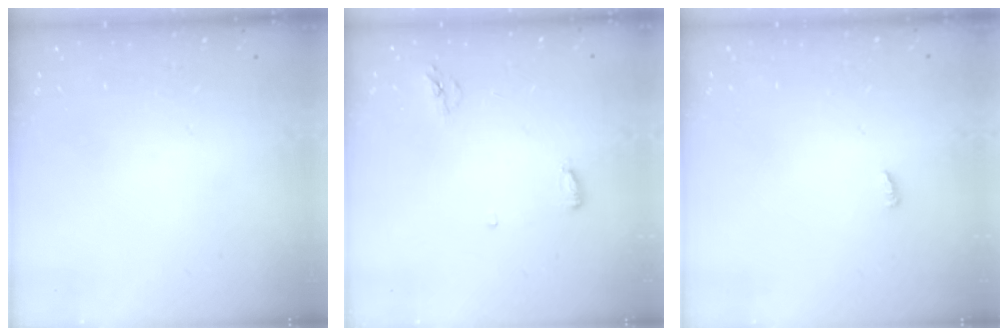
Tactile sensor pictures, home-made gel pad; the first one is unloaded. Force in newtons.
{"total": 5.4, "press": 5.3, "slide": 1.1}
{"total": 2.7, "press": 2.7, "slide": 0.2}